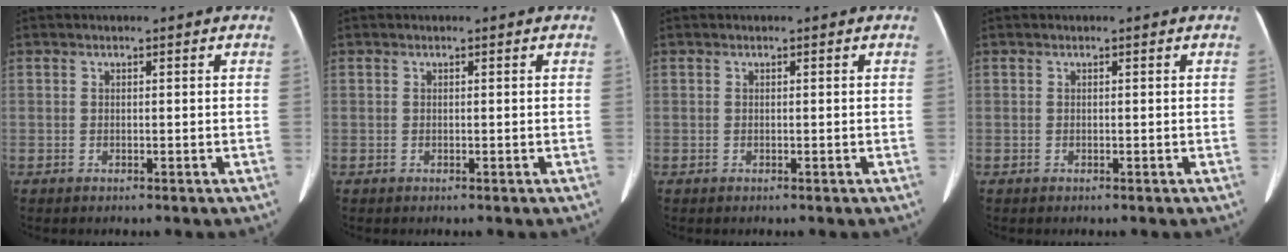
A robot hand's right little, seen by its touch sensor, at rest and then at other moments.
{"total": 0.0}
{"total": 0.0}
{"total": 0.0}